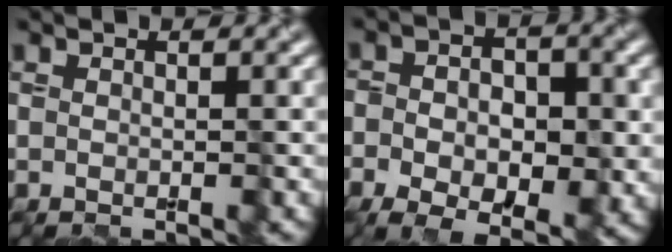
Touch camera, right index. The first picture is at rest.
{"total": 7.3, "force": [-2.4, 4.0, 5.6], "torque": [-0.084, -0.001, -0.033]}